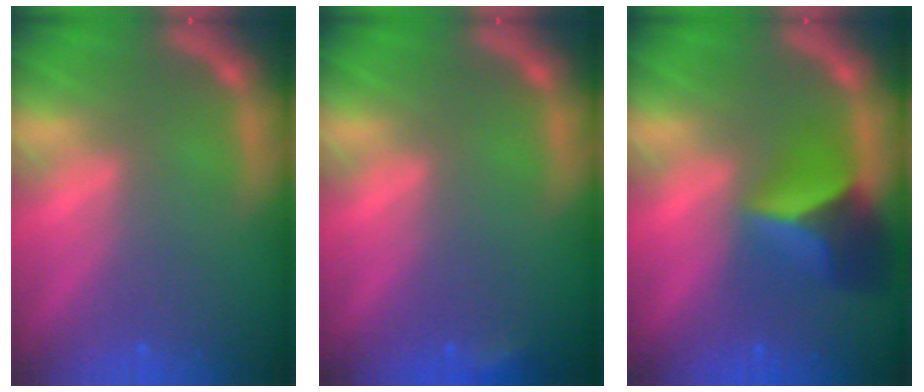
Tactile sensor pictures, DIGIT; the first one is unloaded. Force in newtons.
{"total": 0.9}
{"total": 6.0}